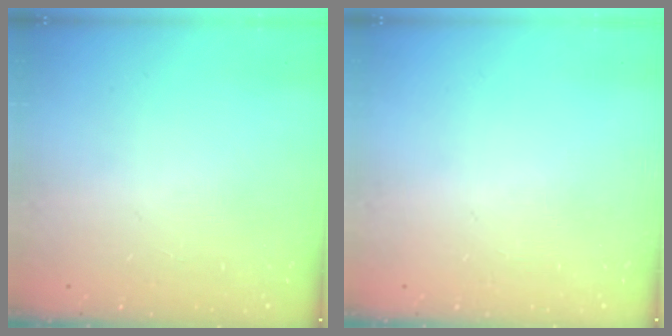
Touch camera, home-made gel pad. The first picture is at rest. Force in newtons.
{"total": 0.0}